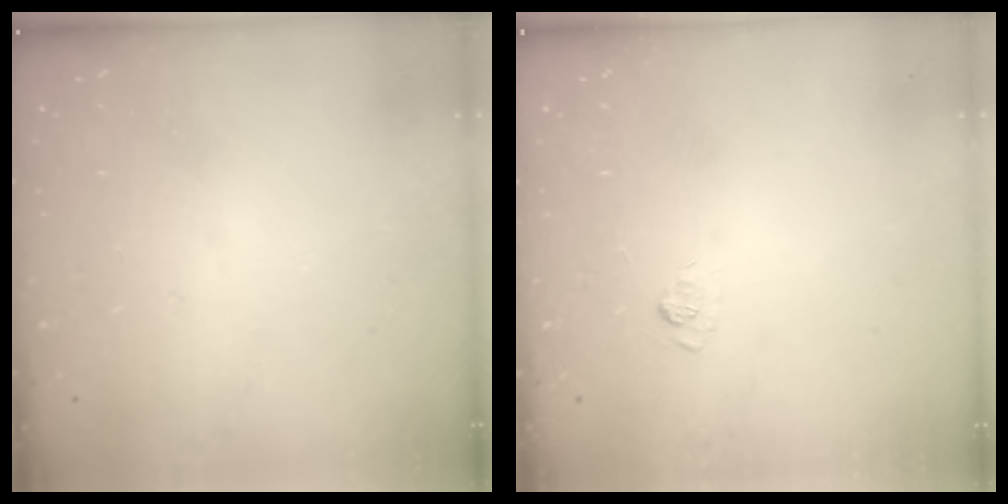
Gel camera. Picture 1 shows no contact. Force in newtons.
{"total": 7.5, "press": 7.3, "slide": 1.4}